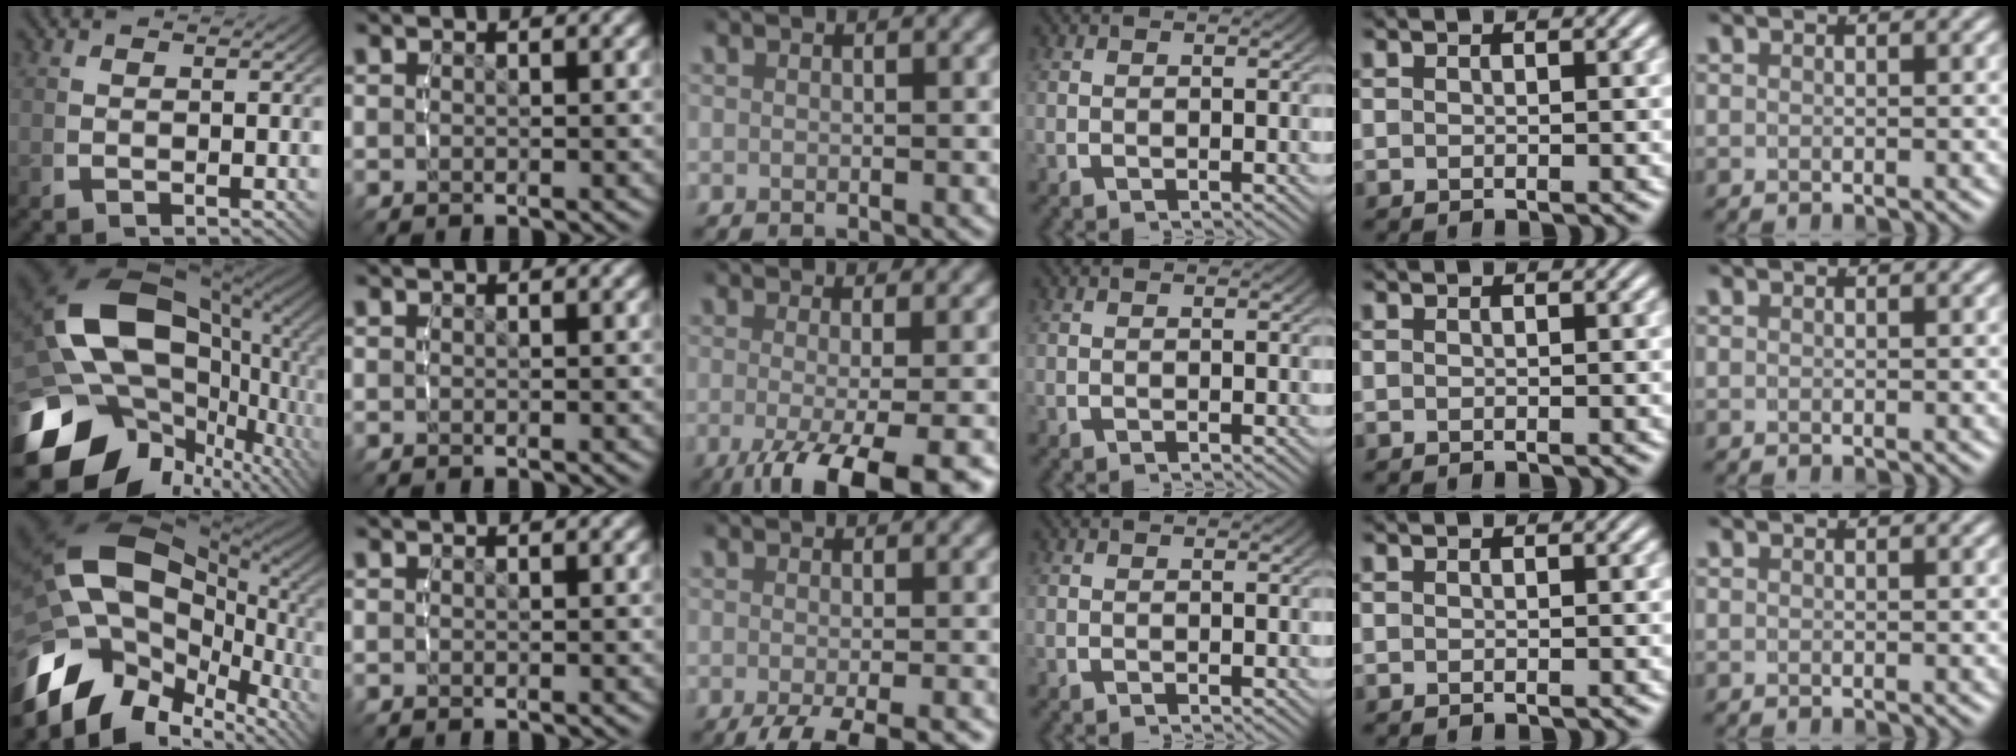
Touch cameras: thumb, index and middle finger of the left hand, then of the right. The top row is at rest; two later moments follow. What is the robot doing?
{"motion": "lift_and_place", "object": "lipstick"}